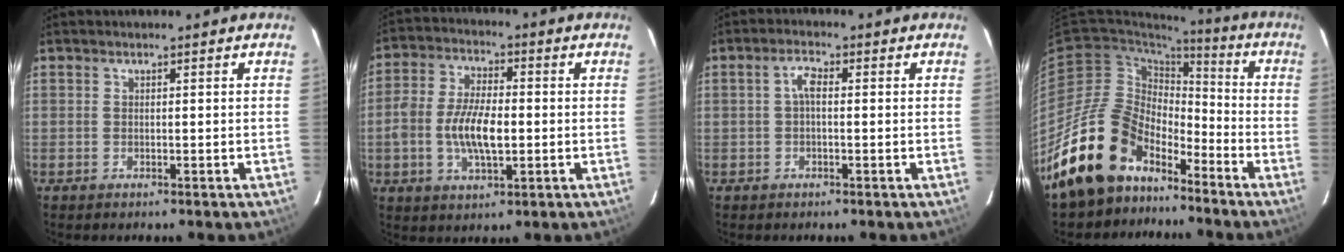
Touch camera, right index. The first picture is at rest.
{"total": 10.0, "force": [-1.5, 4.6, 8.7], "torque": [-0.174, 0.008, -0.028]}
{"total": 2.4, "force": [0.0, 1.0, 2.2], "torque": [-0.046, 0.010, 0.001]}
{"total": 17.0, "force": [-12.9, 9.2, 6.1], "torque": [-0.128, 0.021, -0.224]}